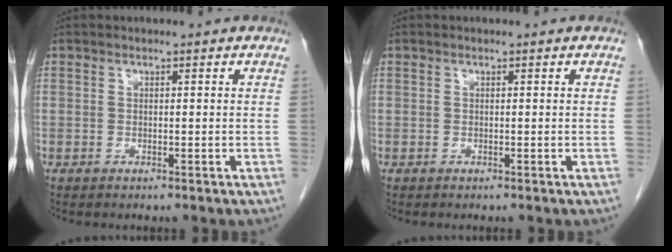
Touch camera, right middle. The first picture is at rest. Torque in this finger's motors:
{"motor_torque": [0.10, -0.07, 0.00, 0.00]}